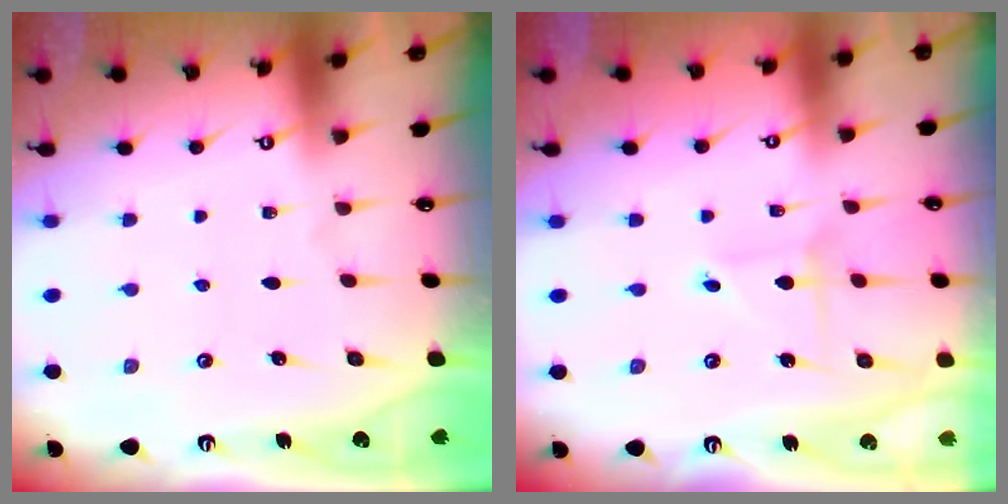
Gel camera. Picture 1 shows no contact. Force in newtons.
{"total": 1.4, "press": 1.4, "slide": 0.1}